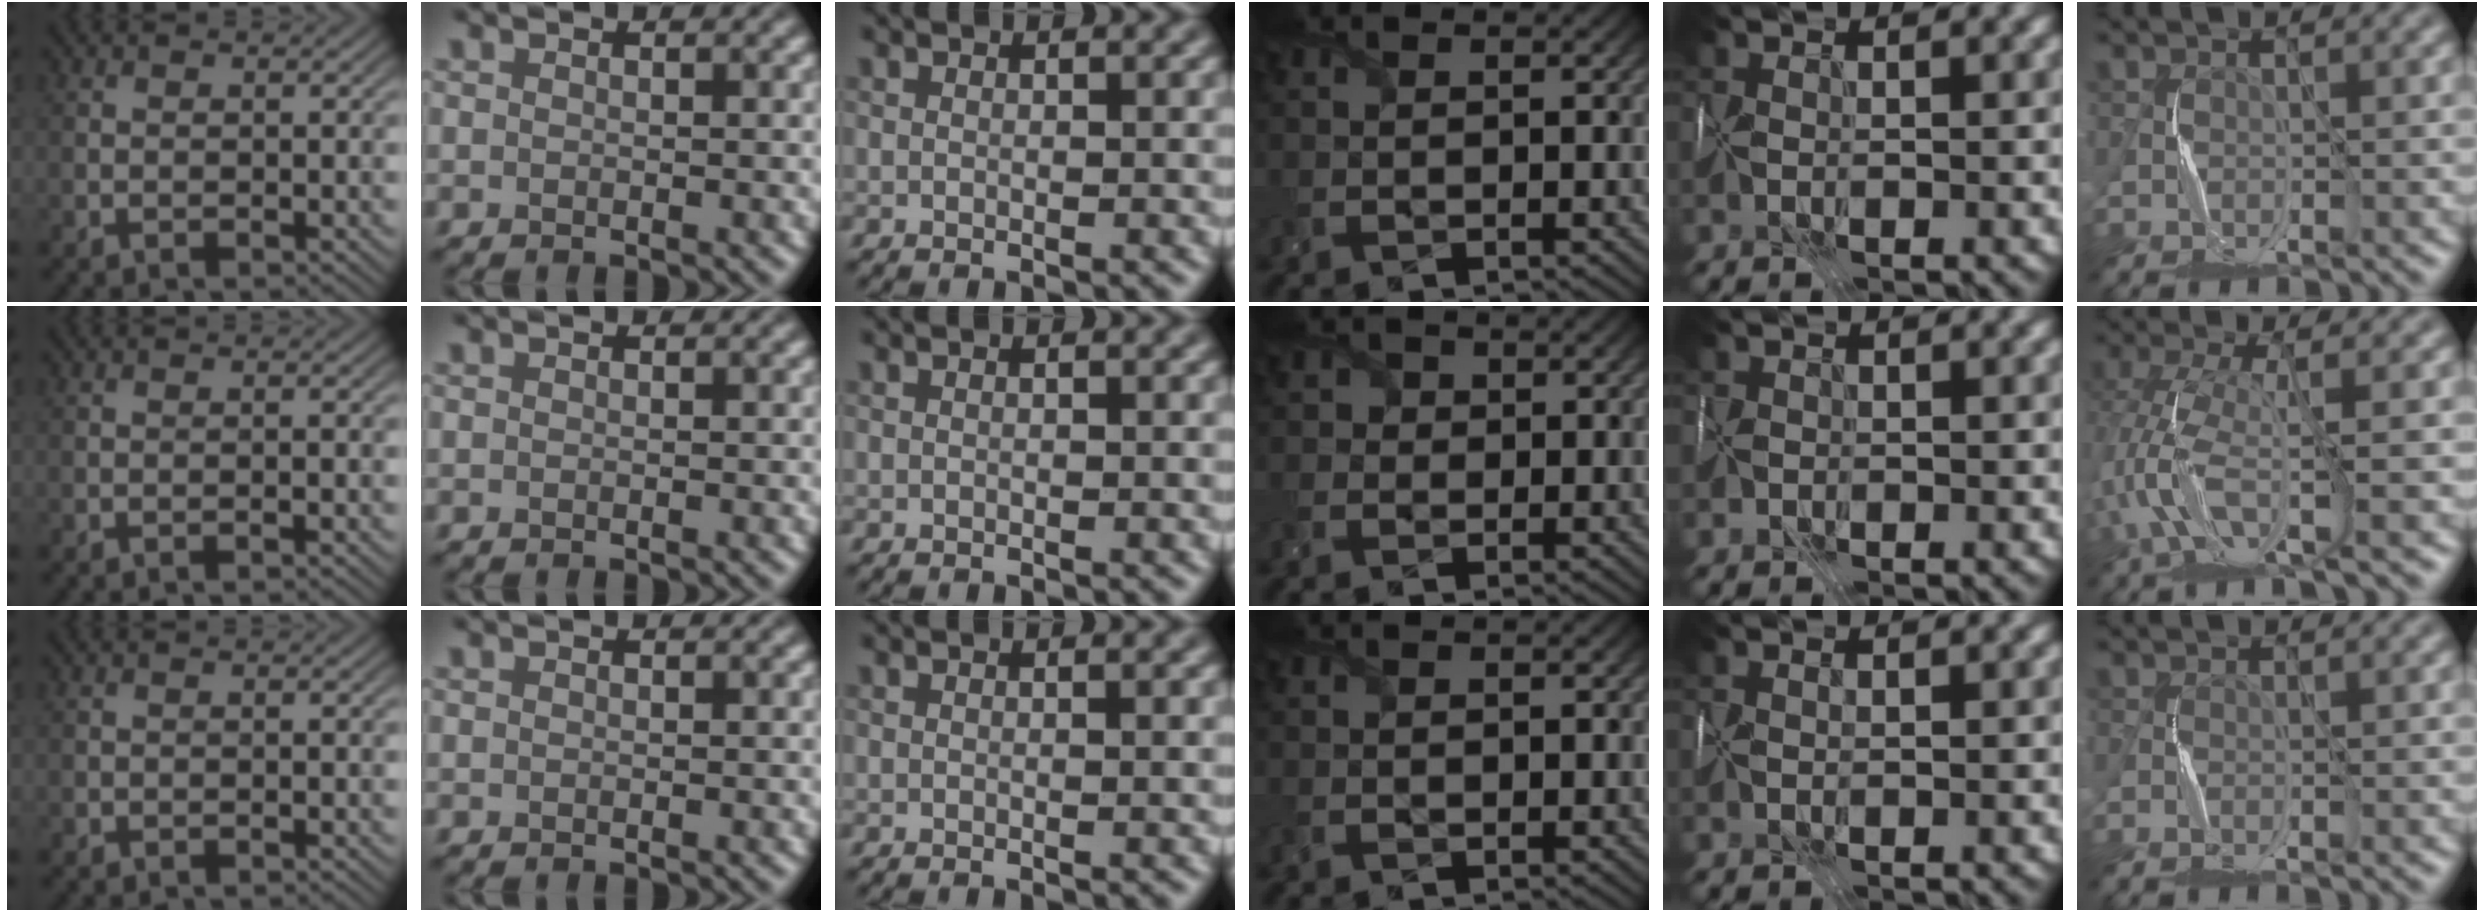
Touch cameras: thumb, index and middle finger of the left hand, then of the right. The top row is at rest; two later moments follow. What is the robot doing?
{"motion": "wrap", "object": "scarf"}